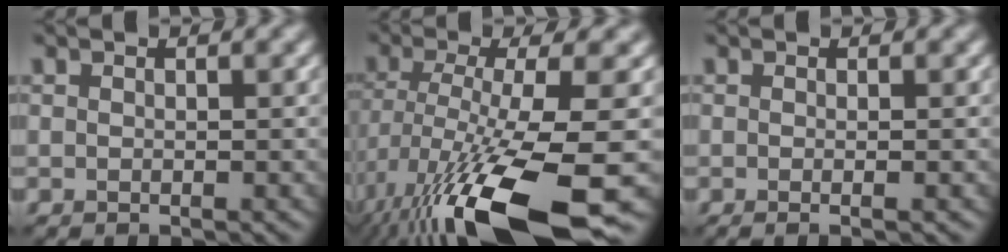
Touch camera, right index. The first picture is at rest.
{"total": 16.1, "force": [-7.7, 4.2, 13.5], "torque": [-0.271, -0.035, -0.115]}
{"total": 1.5, "force": [-0.2, 0.5, 1.4], "torque": [-0.015, -0.005, -0.007]}